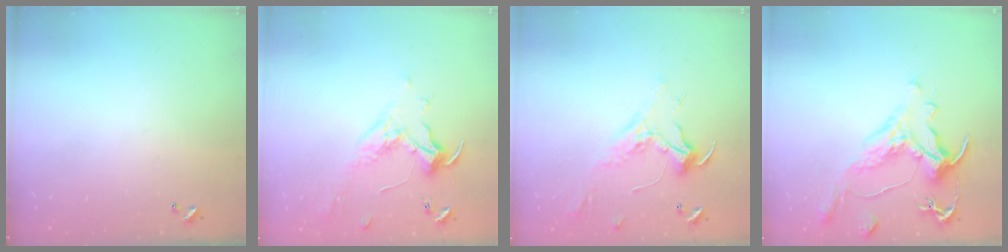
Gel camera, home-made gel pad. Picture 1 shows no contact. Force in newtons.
{"total": 2.0, "press": 1.9, "slide": 0.7}
{"total": 2.4, "press": 2.3, "slide": 0.8}
{"total": 1.7, "press": 0.9, "slide": 1.4}